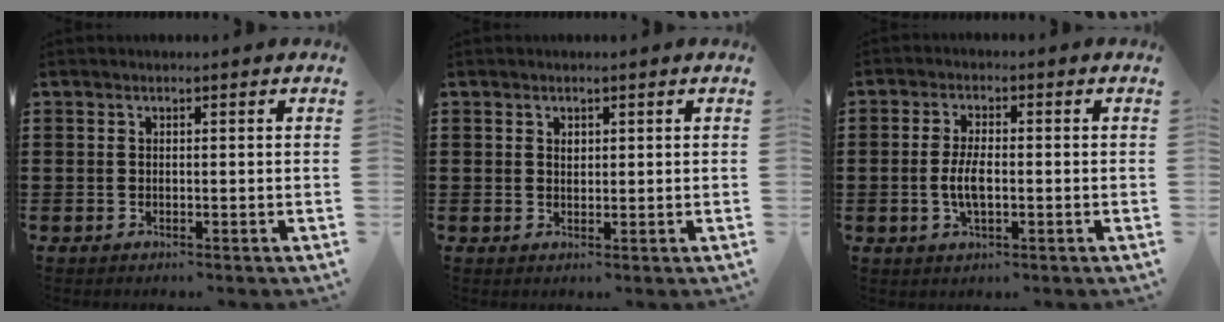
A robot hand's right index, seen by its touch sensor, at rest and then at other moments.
{"total": 1.0, "force": [0.6, 0.7, 0.4], "torque": [-0.009, 0.003, 0.012]}
{"total": 4.4, "force": [-0.6, 1.5, 4.1], "torque": [-0.089, -0.004, -0.014]}